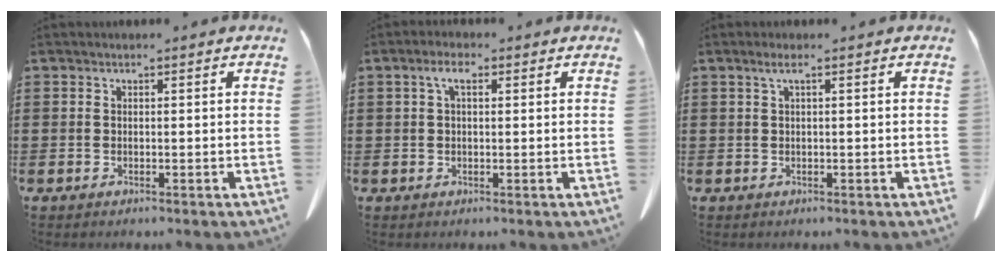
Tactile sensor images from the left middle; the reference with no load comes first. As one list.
[{"total": 3.0, "force": [1.0, 1.2, 2.6], "torque": [-0.057, 0.006, 0.016]}, {"total": 1.4, "force": [0.4, 0.0, 1.3], "torque": [-0.026, -0.001, 0.007]}]